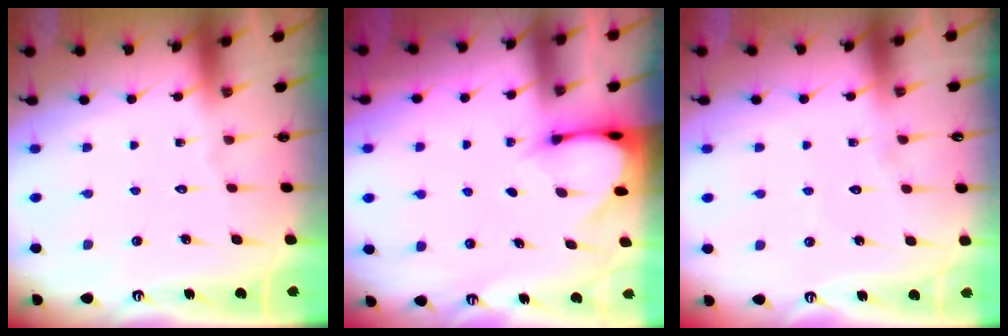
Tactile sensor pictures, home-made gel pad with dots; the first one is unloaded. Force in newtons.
{"total": 2.8, "press": 2.8, "slide": 0.2}
{"total": 3.9, "press": 3.9, "slide": 0.3}